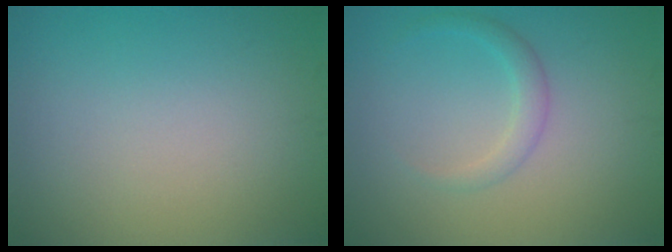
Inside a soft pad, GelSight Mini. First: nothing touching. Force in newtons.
{"total": 1.8, "press": 1.8, "slide": 0.1}